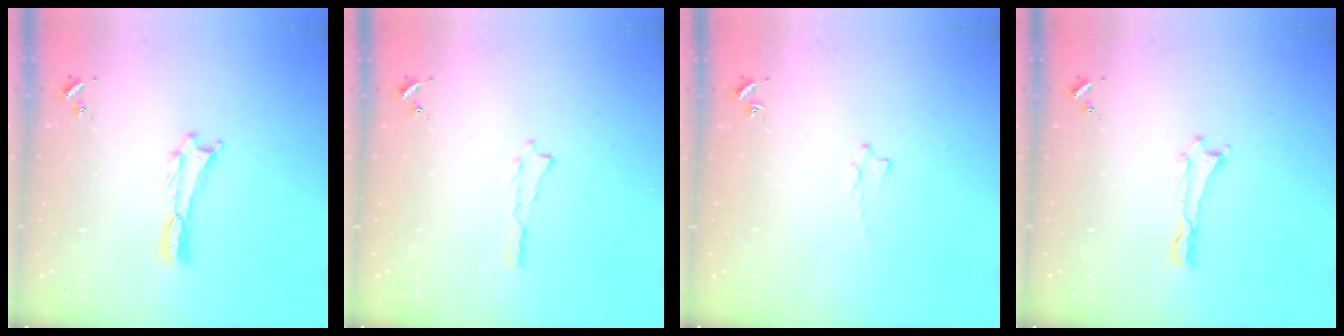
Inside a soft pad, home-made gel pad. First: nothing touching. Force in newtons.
{"total": 0.0}
{"total": 0.8, "press": 0.7, "slide": 0.2}
{"total": 0.0}